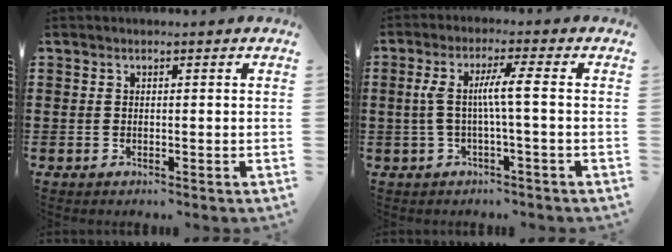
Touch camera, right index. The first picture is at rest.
{"total": 5.5, "force": [-0.1, 0.0, 5.5], "torque": [-0.112, -0.005, -0.012]}